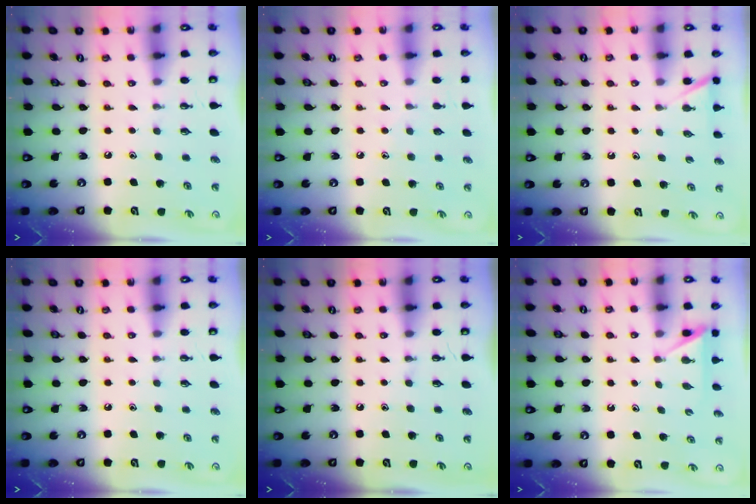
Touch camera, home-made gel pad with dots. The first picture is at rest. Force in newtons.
{"total": 4.3, "press": 4.3, "slide": 0.5}
{"total": 2.4, "press": 2.4, "slide": 0.2}
{"total": 0.0}
{"total": 0.0}
{"total": 2.4, "press": 2.4, "slide": 0.4}